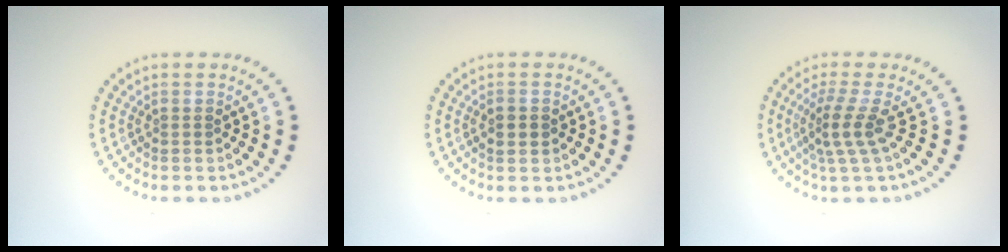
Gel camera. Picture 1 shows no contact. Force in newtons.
{"total": 1.8, "press": 1.8, "slide": 0.0}
{"total": 2.8, "press": 1.9, "slide": 2.1}